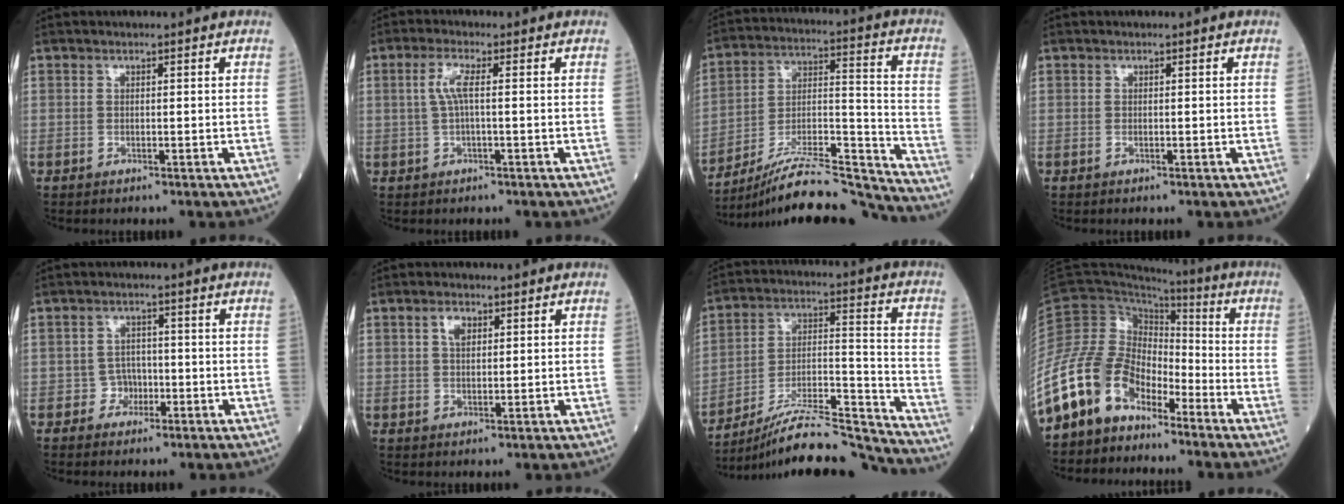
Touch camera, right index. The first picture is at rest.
{"total": 3.3, "force": [0.4, 0.5, 3.3], "torque": [-0.072, 0.008, 0.009]}
{"total": 20.4, "force": [-19.2, 0.4, 6.8], "torque": [-0.120, 0.016, -0.316]}
{"total": 0.0}
{"total": 2.6, "force": [-1.0, 2.4, 0.3], "torque": [0.010, 0.012, -0.017]}
{"total": 2.7, "force": [1.2, 1.4, 1.9], "torque": [-0.036, 0.004, 0.022]}
{"total": 19.0, "force": [-17.9, 0.0, 6.4], "torque": [-0.117, 0.014, -0.298]}
{"total": 15.5, "force": [-11.4, 8.1, 6.6], "torque": [-0.154, 0.031, -0.222]}